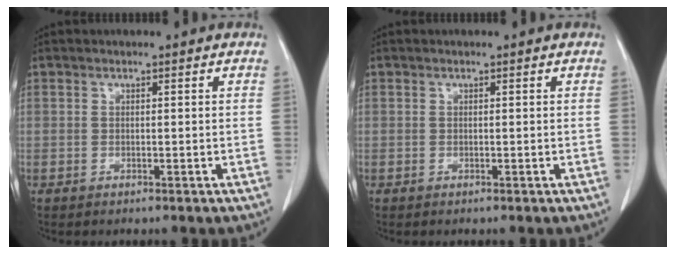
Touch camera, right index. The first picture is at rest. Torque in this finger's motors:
{"motor_torque": [0.00, 0.00, 0.03, 0.00]}